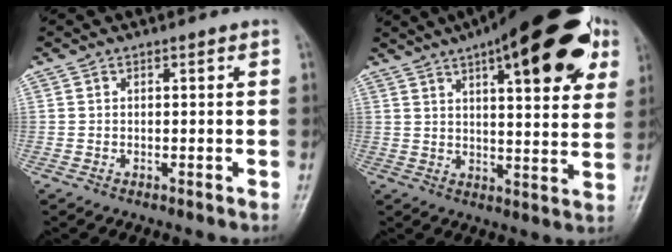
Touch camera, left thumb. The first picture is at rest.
{"total": 25.0, "force": [12.1, 8.0, 20.3], "torque": [-0.264, -0.005, 0.166]}